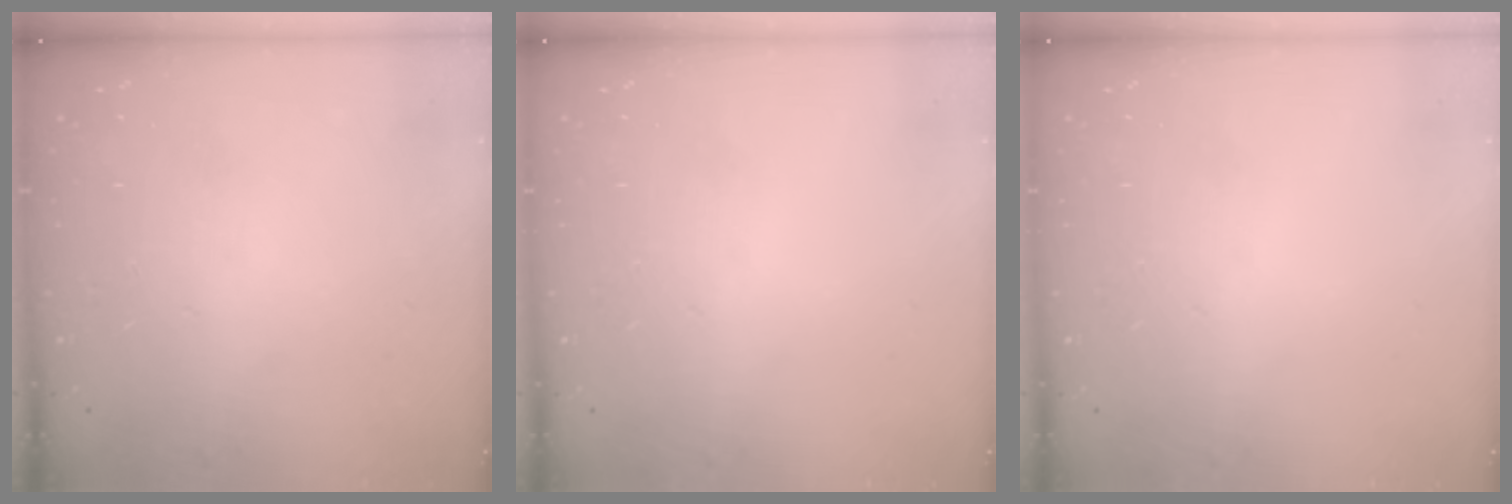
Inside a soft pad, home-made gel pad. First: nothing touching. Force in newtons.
{"total": 0.0}
{"total": 0.0}